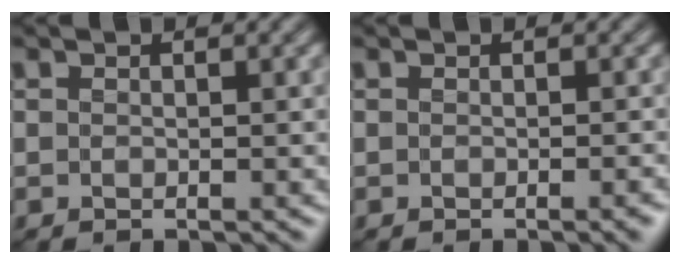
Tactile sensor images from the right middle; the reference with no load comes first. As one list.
[{"total": 1.3, "force": [-0.5, 0.3, 1.2], "torque": [-0.009, -0.001, -0.009]}]